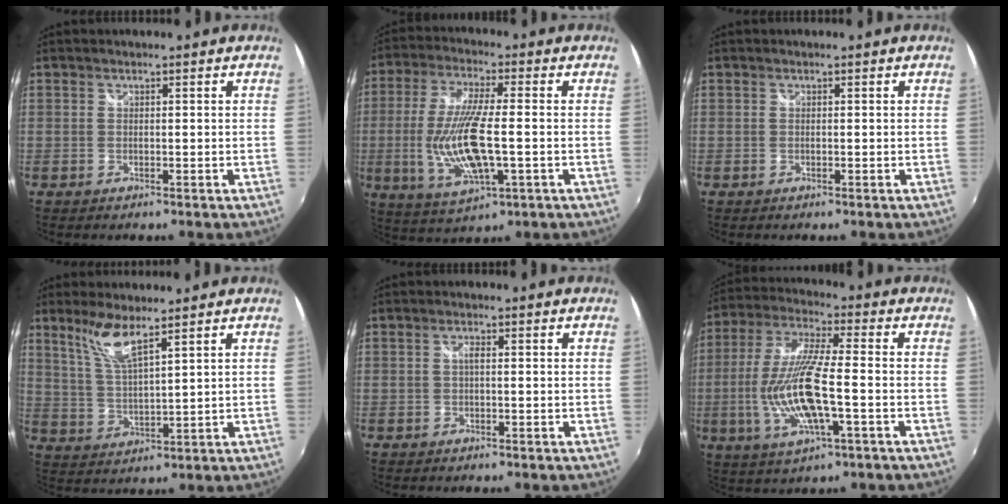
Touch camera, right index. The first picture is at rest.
{"total": 14.5, "force": [-2.3, 3.9, 13.7], "torque": [-0.278, -0.016, -0.037]}
{"total": 0.0}
{"total": 7.0, "force": [5.0, 0.8, 4.9], "torque": [-0.100, -0.001, 0.107]}
{"total": 1.1, "force": [-0.1, 0.2, 1.0], "torque": [-0.018, 0.005, -0.003]}
{"total": 15.4, "force": [-3.4, 3.1, 14.7], "torque": [-0.297, -0.013, -0.062]}